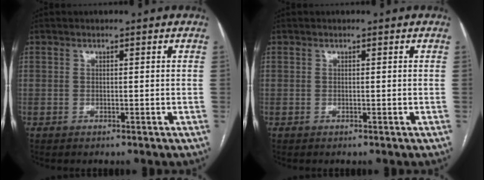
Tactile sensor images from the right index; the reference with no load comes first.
{"total": 0.0}